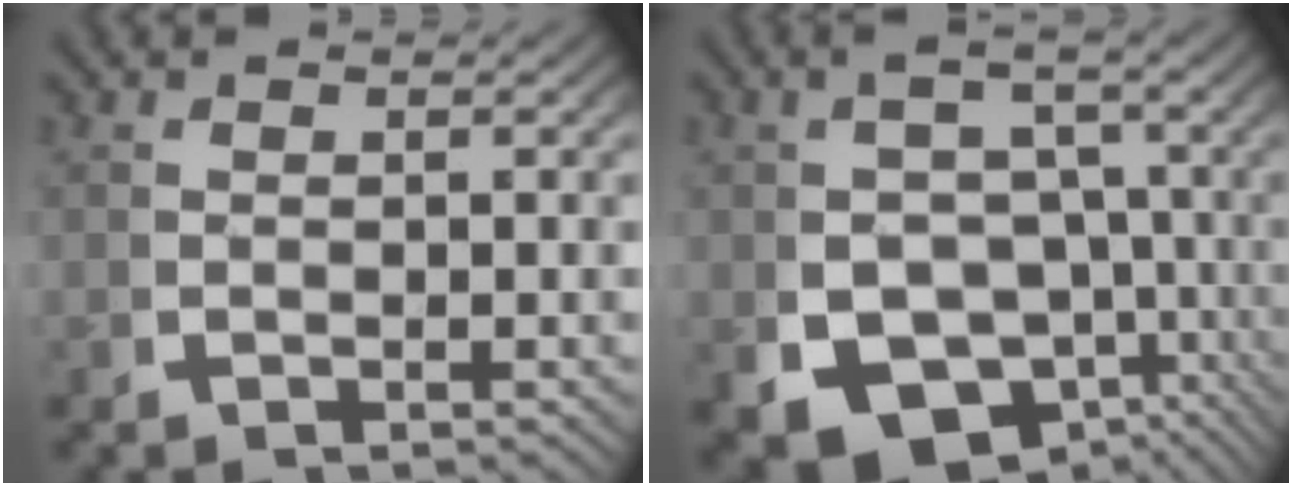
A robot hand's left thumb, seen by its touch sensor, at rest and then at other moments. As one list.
[{"total": 13.2, "force": [-5.4, 9.6, 7.3], "torque": [-0.152, -0.060, -0.067]}]